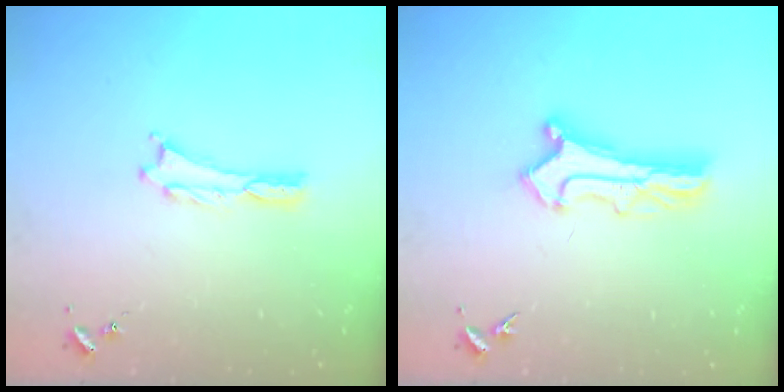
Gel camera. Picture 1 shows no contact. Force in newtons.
{"total": 4.3, "press": 4.3, "slide": 0.4}